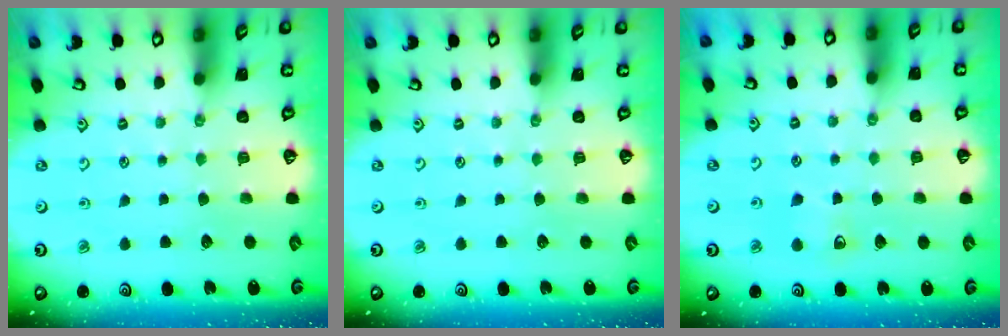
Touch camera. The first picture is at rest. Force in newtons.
{"total": 0.0}
{"total": 4.8, "press": 4.8, "slide": 0.7}